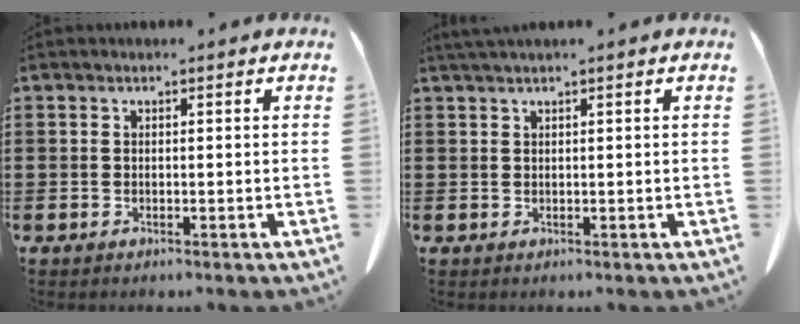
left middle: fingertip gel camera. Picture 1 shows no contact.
{"total": 1.0, "force": [0.8, -0.1, 0.6], "torque": [-0.012, 0.000, 0.016]}